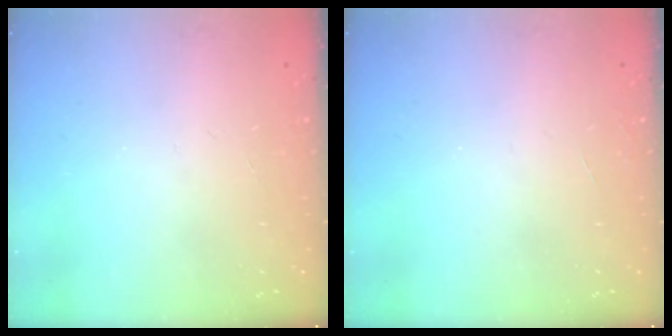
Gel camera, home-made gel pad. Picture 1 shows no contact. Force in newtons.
{"total": 0.0}